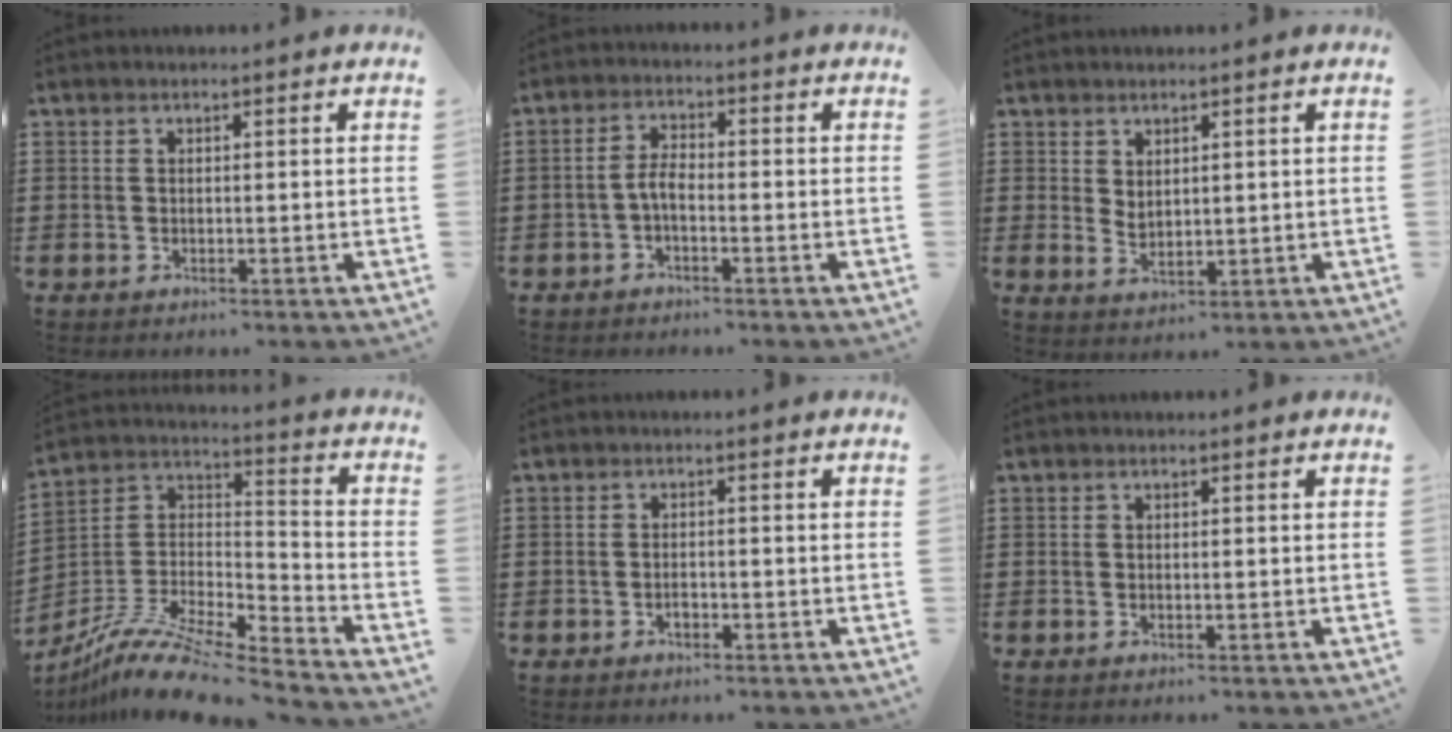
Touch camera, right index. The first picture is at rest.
{"total": 2.9, "force": [-1.1, 1.0, 2.4], "torque": [-0.060, 0.002, -0.027]}
{"total": 2.0, "force": [1.6, 1.0, 0.6], "torque": [-0.014, 0.004, 0.031]}
{"total": 12.1, "force": [-10.2, 2.0, 6.1], "torque": [-0.119, 0.021, -0.198]}
{"total": 1.4, "force": [-0.7, 0.7, 0.9], "torque": [-0.020, -0.001, -0.013]}
{"total": 0.0}